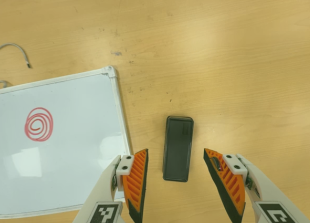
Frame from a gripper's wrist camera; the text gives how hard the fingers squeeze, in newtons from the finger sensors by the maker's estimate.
{"total": 0.0}